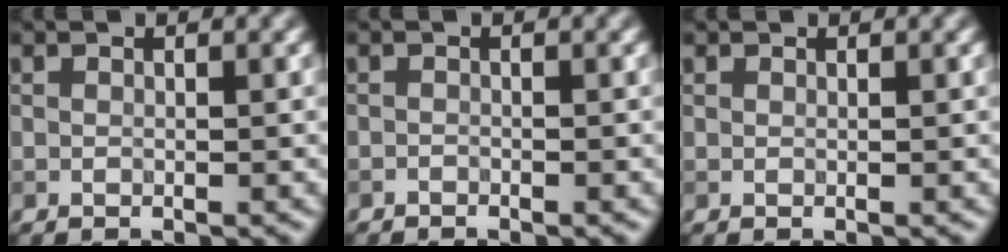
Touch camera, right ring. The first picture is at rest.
{"total": 0.6, "force": [-0.6, 0.1, 0.0], "torque": [0.001, -0.004, -0.013]}
{"total": 0.0}